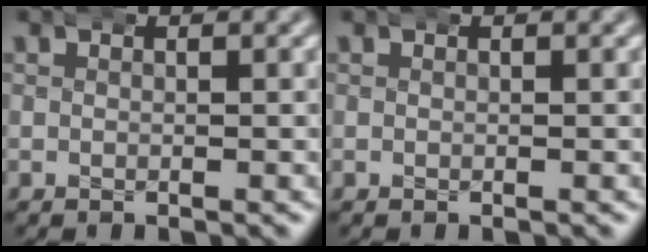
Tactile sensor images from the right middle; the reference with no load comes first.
{"total": 0.0}